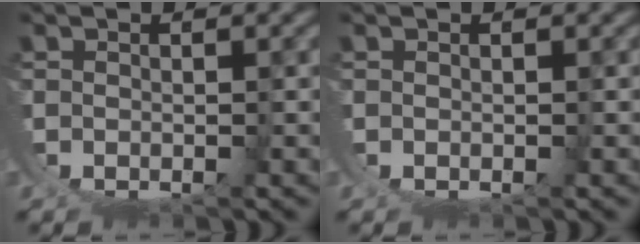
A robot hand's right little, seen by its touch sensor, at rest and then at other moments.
{"total": 0.0}